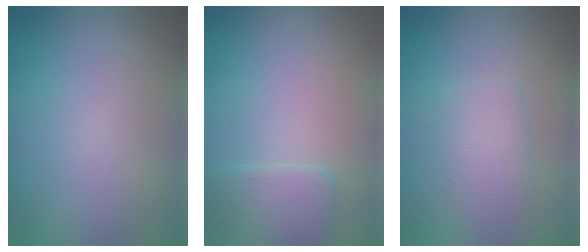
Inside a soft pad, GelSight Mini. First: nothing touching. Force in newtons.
{"total": 2.0, "press": 2.0, "slide": 0.3}
{"total": 2.1, "press": 2.1, "slide": 0.1}